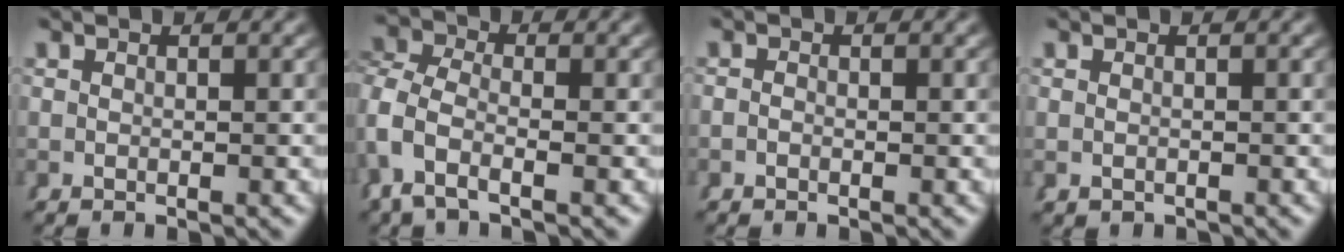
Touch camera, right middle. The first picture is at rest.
{"total": 5.2, "force": [-0.8, 4.1, 3.1], "torque": [-0.097, -0.016, -0.017]}
{"total": 0.6, "force": [-0.6, 0.0, -0.1], "torque": [0.001, -0.002, -0.012]}
{"total": 0.8, "force": [-0.5, 0.6, 0.2], "torque": [-0.016, -0.009, -0.001]}